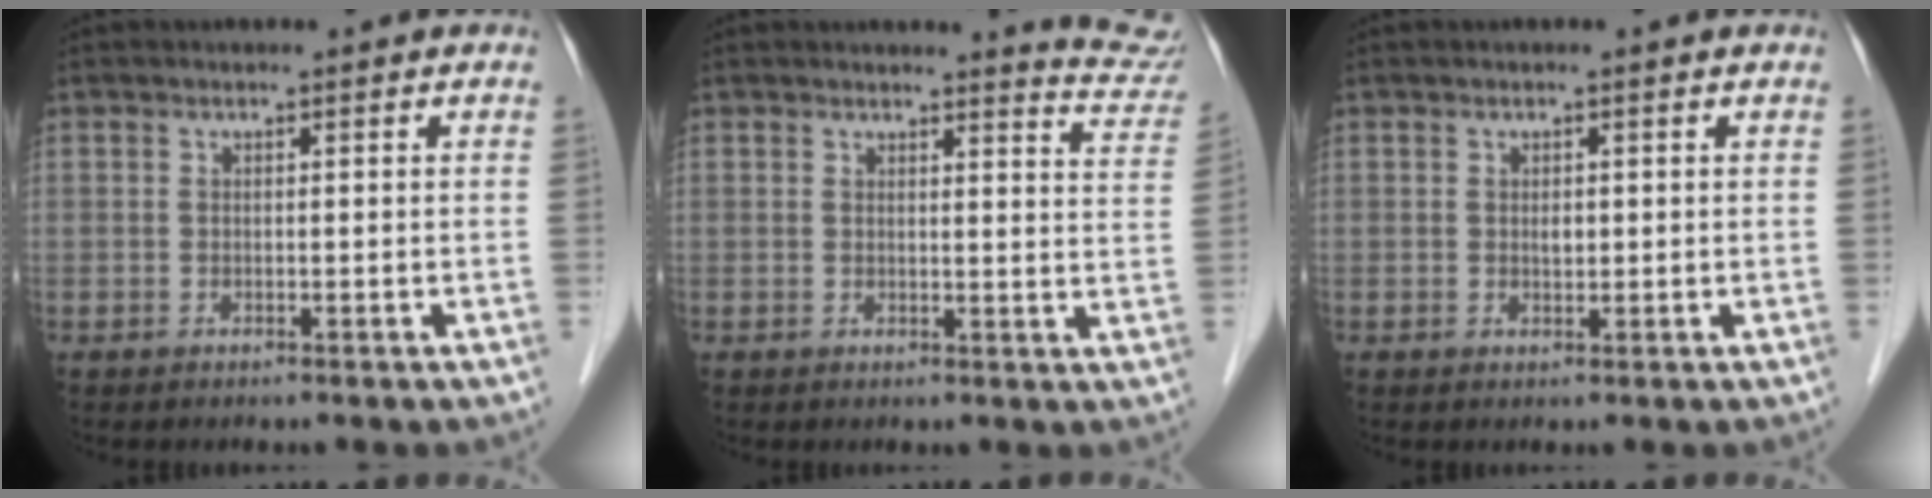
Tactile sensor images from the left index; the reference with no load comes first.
{"total": 6.6, "force": [6.6, -0.3, 0.0], "torque": [-0.003, -0.054, 0.053]}
{"total": 1.1, "force": [0.2, 0.6, 0.8], "torque": [-0.013, -0.001, 0.005]}